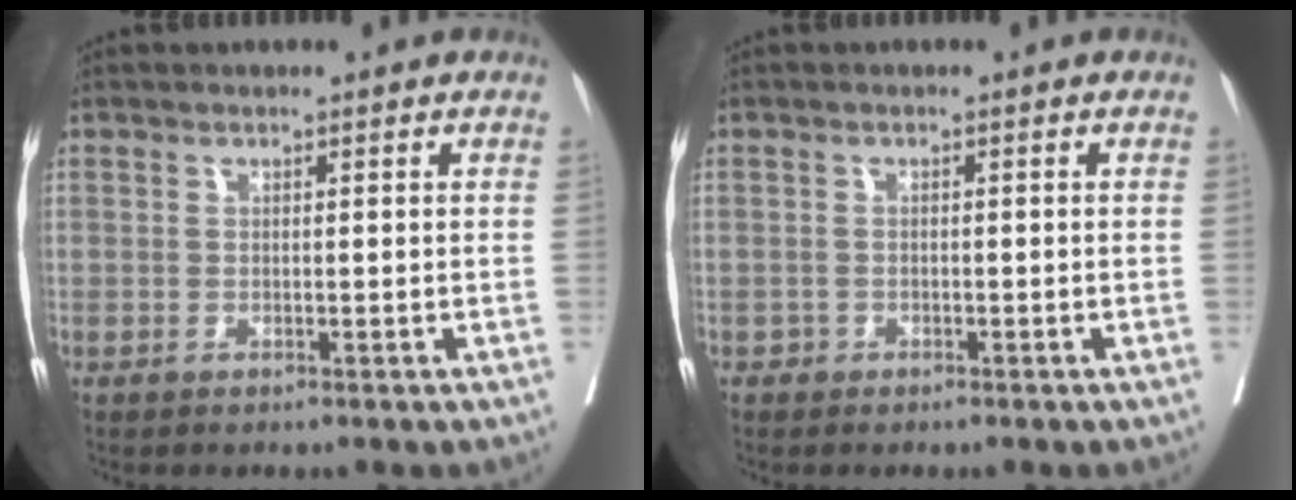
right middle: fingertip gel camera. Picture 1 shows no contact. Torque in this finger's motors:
{"motor_torque": [-0.11, -0.12, -0.11, -0.02]}